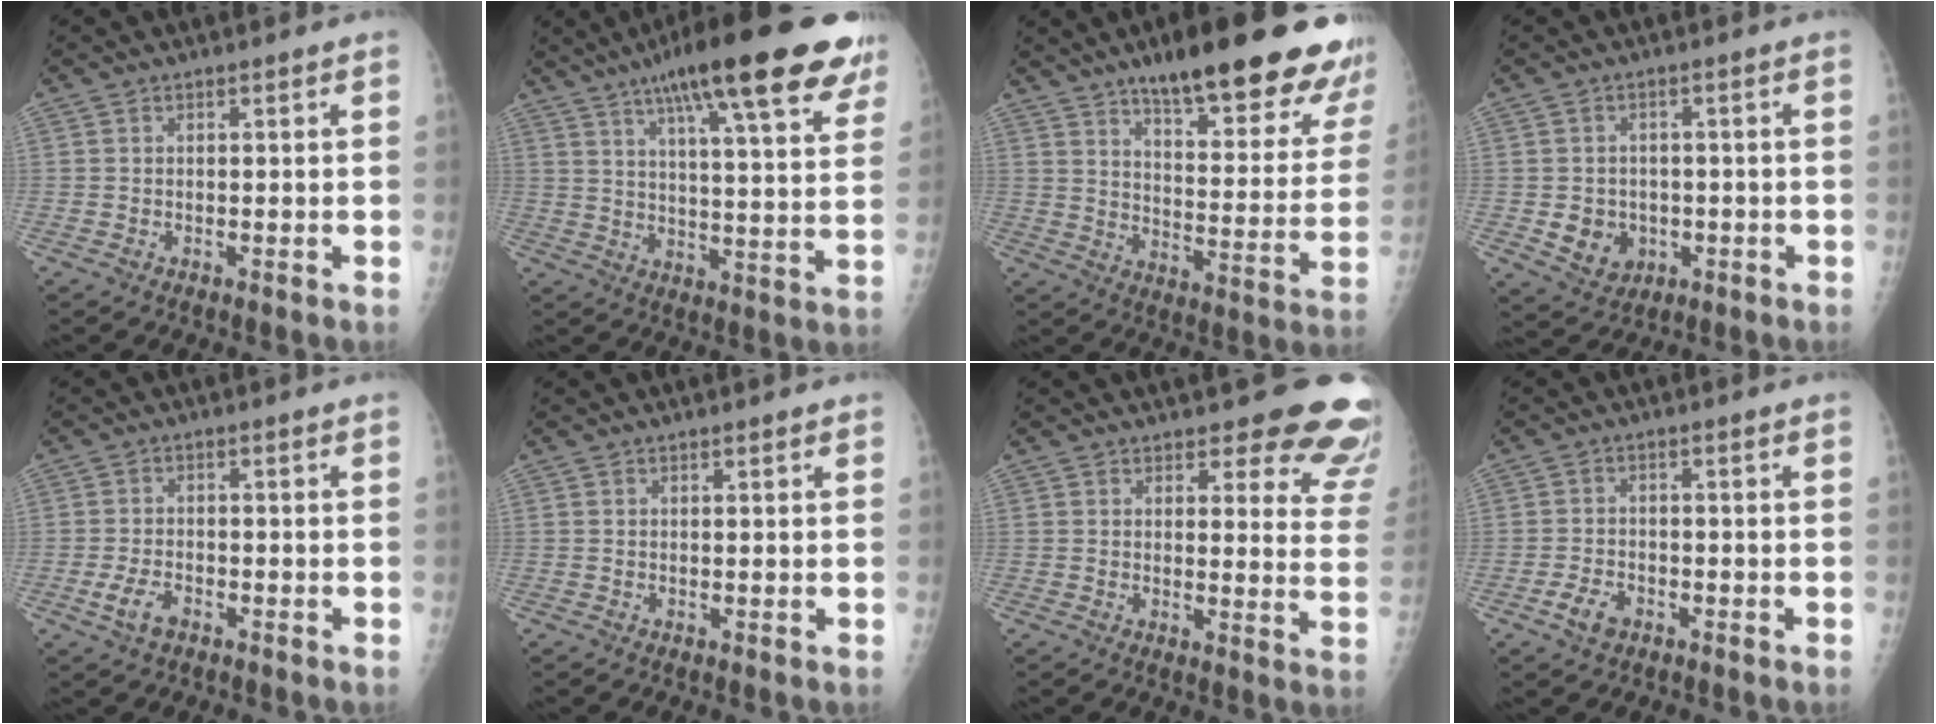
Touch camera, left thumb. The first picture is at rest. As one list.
[{"total": 25.2, "force": [16.0, 5.4, 18.8], "torque": [-0.257, -0.024, 0.221]}, {"total": 26.8, "force": [19.3, 6.5, 17.4], "torque": [-0.195, -0.079, 0.261]}, {"total": 6.3, "force": [-1.3, 5.5, 2.8], "torque": [-0.021, 0.006, -0.008]}, {"total": 4.0, "force": [-2.1, 2.2, 2.7], "torque": [-0.056, 0.008, -0.038]}, {"total": 0.7, "force": [0.5, 0.2, 0.4], "torque": [-0.005, -0.001, 0.006]}, {"total": 14.4, "force": [12.5, 4.6, 5.5], "torque": [-0.003, -0.088, 0.117]}, {"total": 3.8, "force": [-2.1, 2.4, 2.1], "torque": [-0.037, 0.010, -0.036]}]